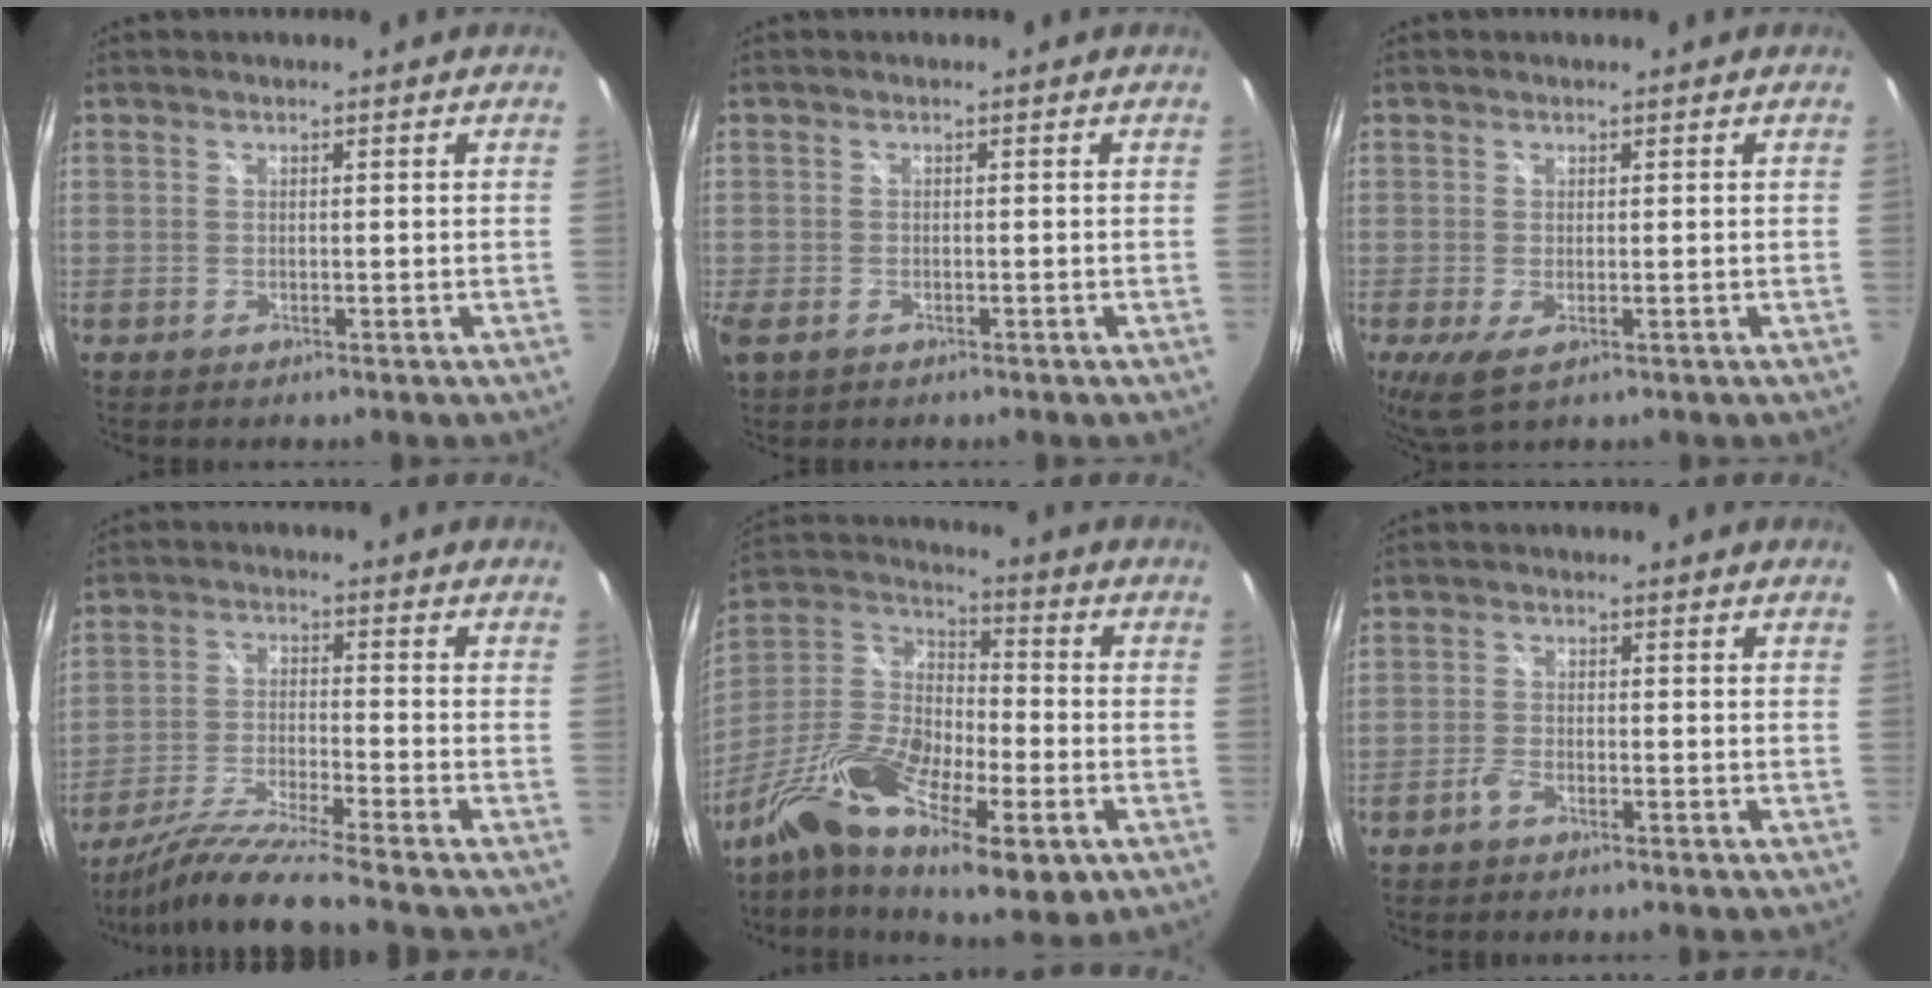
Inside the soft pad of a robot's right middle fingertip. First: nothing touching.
{"total": 4.4, "force": [-2.1, 2.7, 2.8], "torque": [-0.065, -0.015, -0.037]}
{"total": 4.2, "force": [-1.2, 1.6, 3.7], "torque": [-0.070, -0.018, -0.016]}
{"total": 11.2, "force": [-9.8, -1.8, 5.3], "torque": [-0.112, -0.016, -0.182]}
{"total": 20.7, "force": [-10.3, 8.1, 16.0], "torque": [-0.312, -0.033, -0.194]}
{"total": 2.5, "force": [-2.0, 0.9, 1.3], "torque": [-0.042, 0.002, -0.043]}